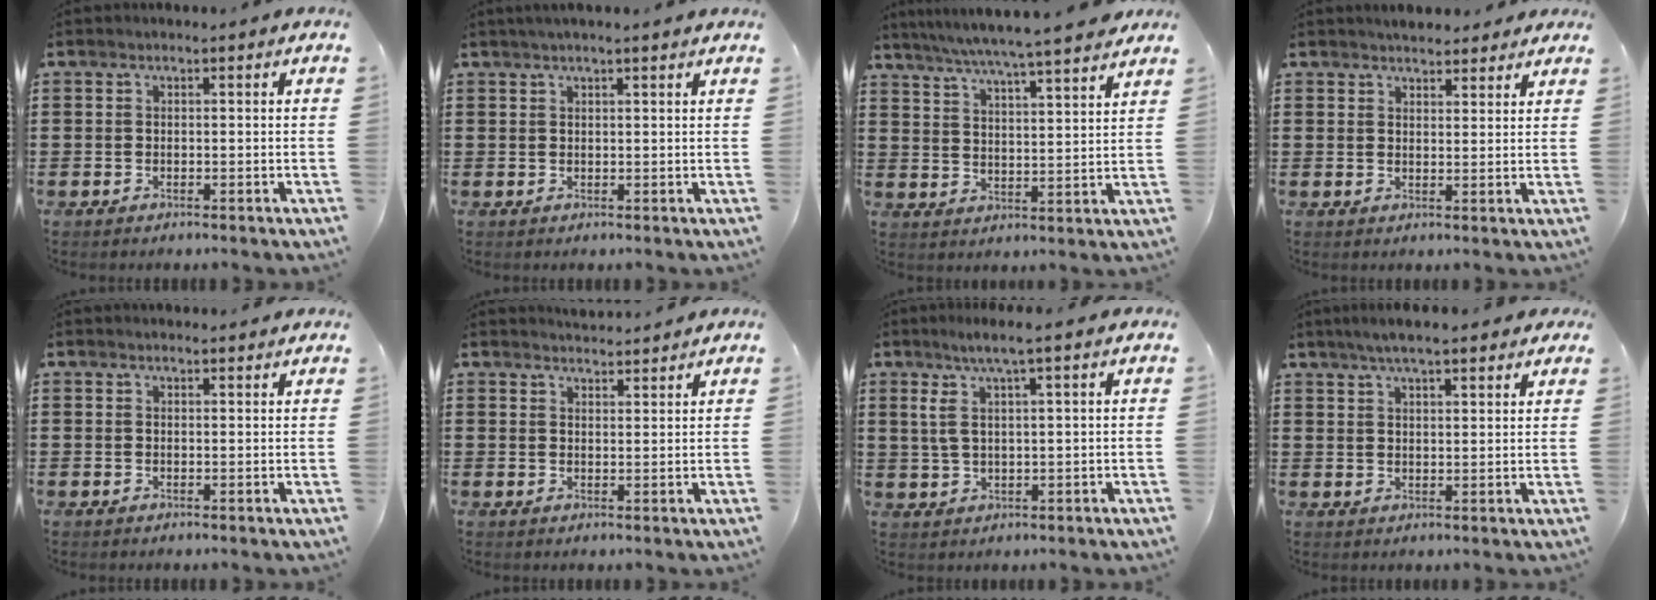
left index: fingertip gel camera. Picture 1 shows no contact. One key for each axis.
{"total": 1.4, "fx": 1.1, "fy": -0.1, "fz": 0.9, "tx": -0.017, "ty": 0.001, "tz": 0.021}
{"total": 5.8, "fx": 5.2, "fy": -0.8, "fz": 2.4, "tx": -0.068, "ty": -0.034, "tz": 0.087}
{"total": 2.9, "fx": 2.8, "fy": 0.6, "fz": 0.5, "tx": -0.016, "ty": -0.002, "tz": 0.052}
{"total": 1.0, "fx": 1.0, "fy": 0.3, "fz": 0.1, "tx": -0.004, "ty": 0.001, "tz": 0.019}
{"total": 2.4, "fx": 2.4, "fy": 0.2, "fz": -0.2, "tx": -0.004, "ty": -0.006, "tz": 0.046}
{"total": 5.0, "fx": 2.2, "fy": 0.6, "fz": 4.4, "tx": -0.096, "ty": 0.001, "tz": 0.034}
{"total": 4.9, "fx": 4.0, "fy": 0.8, "fz": 2.8, "tx": -0.062, "ty": 0.002, "tz": 0.071}